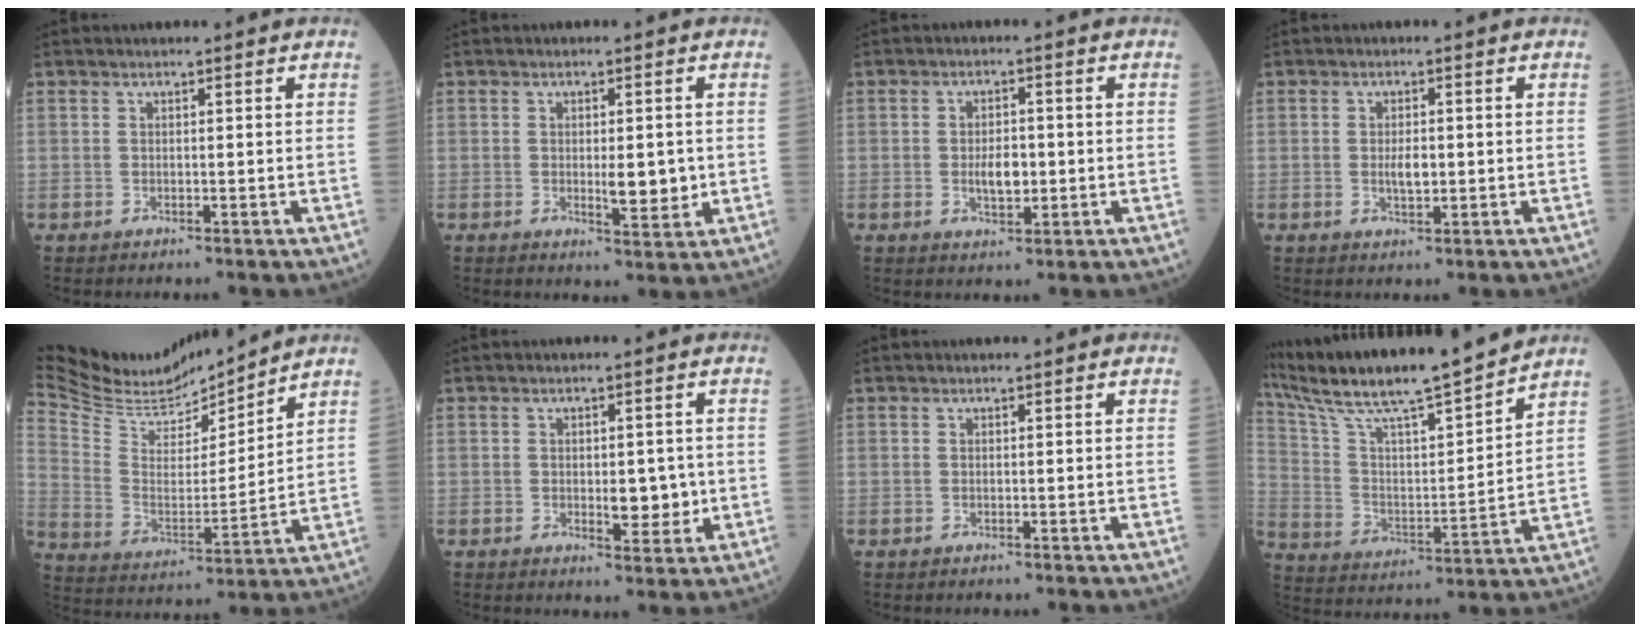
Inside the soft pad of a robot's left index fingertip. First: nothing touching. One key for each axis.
{"total": 4.0, "fx": -0.3, "fy": 1.3, "fz": 3.8, "tx": -0.056, "ty": -0.009, "tz": -0.001}
{"total": 3.7, "fx": -0.7, "fy": 1.7, "fz": 3.2, "tx": -0.054, "ty": -0.003, "tz": -0.010}
{"total": 2.2, "fx": -0.3, "fy": 0.8, "fz": 2.0, "tx": -0.036, "ty": -0.004, "tz": -0.004}
{"total": 18.2, "fx": 17.1, "fy": 3.0, "fz": 5.5, "tx": -0.113, "ty": -0.008, "tz": 0.297}
{"total": 4.2, "fx": -0.5, "fy": 2.0, "fz": 3.7, "tx": -0.045, "ty": -0.007, "tz": -0.002}
{"total": 0.0}
{"total": 20.1, "fx": 17.4, "fy": 0.5, "fz": 10.0, "tx": -0.185, "ty": 0.009, "tz": 0.299}